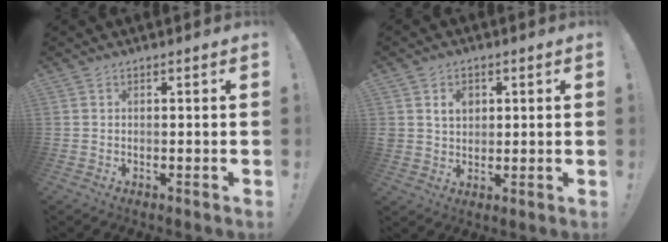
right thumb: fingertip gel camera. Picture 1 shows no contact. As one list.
[{"total": 5.6, "force": [2.2, 4.7, 2.1], "torque": [-0.024, -0.009, 0.039]}]